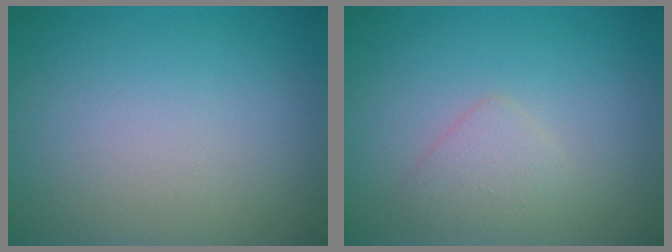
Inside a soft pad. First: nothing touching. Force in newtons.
{"total": 1.8, "press": 1.8, "slide": 0.0}